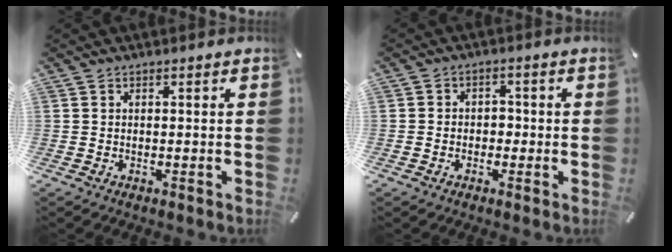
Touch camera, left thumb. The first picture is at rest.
{"total": 2.8, "force": [-1.0, 2.4, 0.8], "torque": [-0.017, 0.010, -0.022]}